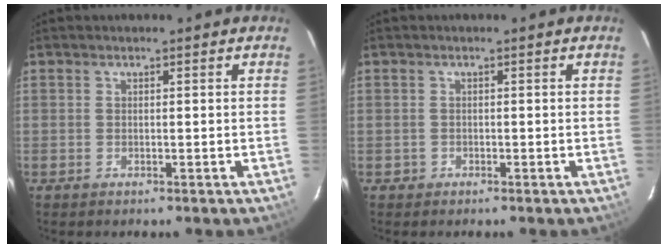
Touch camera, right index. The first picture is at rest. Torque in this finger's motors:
{"motor_torque": [-0.23, 0.22, -0.62, -0.15]}